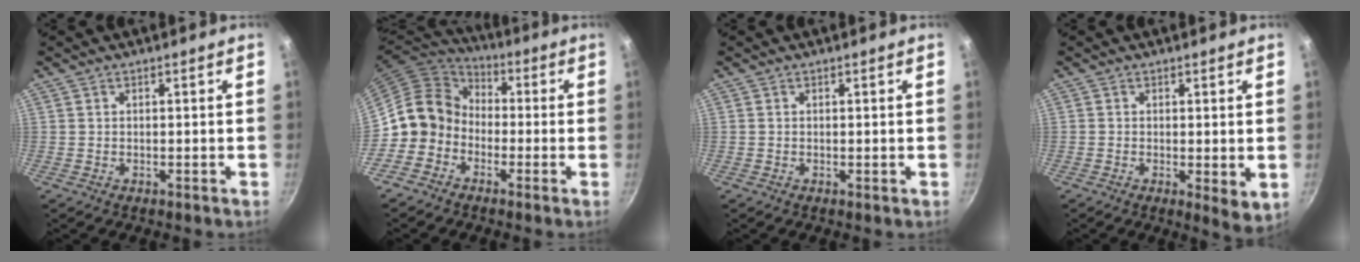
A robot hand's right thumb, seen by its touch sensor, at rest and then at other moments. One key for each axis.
{"total": 9.6, "fx": -2.4, "fy": 8.5, "fz": 3.7, "tx": -0.021, "ty": 0.046, "tz": -0.065}
{"total": 0.0}
{"total": 4.3, "fx": 0.0, "fy": 1.7, "fz": 4.0, "tx": -0.056, "ty": -0.015, "tz": 0.001}